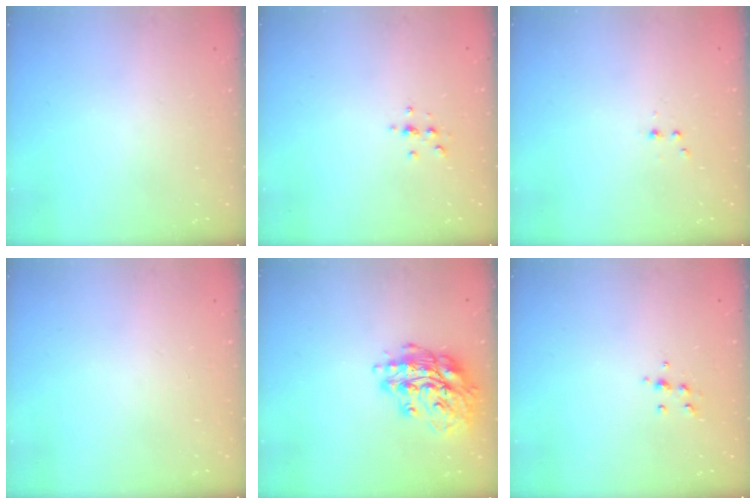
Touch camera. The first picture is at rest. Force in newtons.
{"total": 2.1, "press": 2.1, "slide": 0.2}
{"total": 2.3, "press": 2.1, "slide": 0.9}
{"total": 0.0}
{"total": 16.8, "press": 16.8, "slide": 1.4}
{"total": 6.2, "press": 6.2, "slide": 0.6}